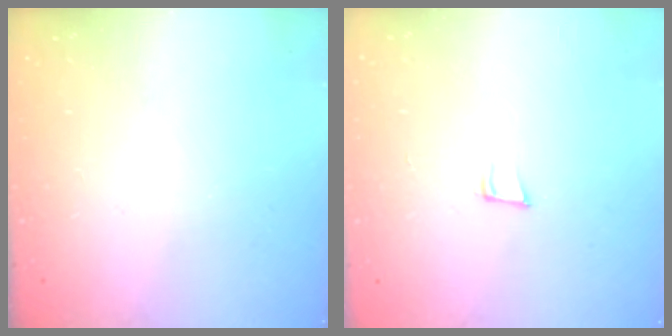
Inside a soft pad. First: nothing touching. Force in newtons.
{"total": 5.8, "press": 4.7, "slide": 3.4}